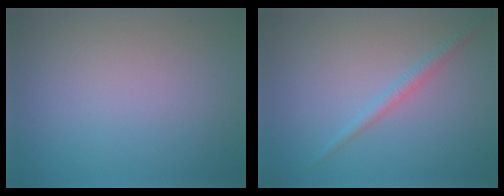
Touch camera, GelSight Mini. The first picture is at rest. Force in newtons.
{"total": 1.5, "press": 1.5, "slide": 0.1}